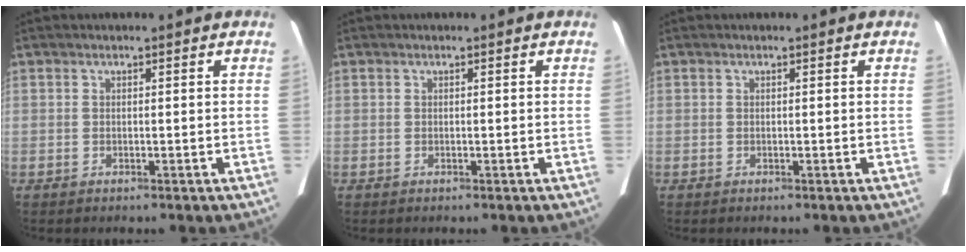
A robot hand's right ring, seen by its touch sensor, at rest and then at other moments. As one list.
[{"total": 0.0}, {"total": 0.0}]